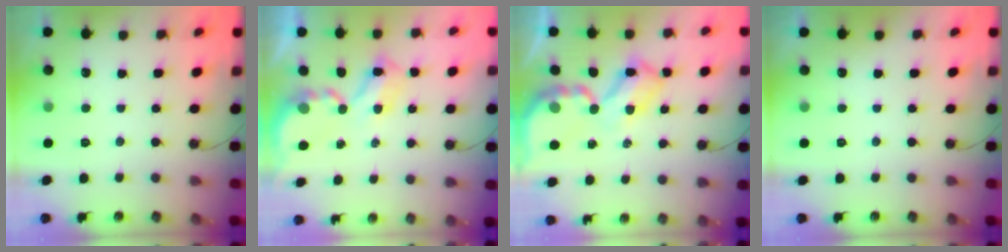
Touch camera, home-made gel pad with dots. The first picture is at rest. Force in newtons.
{"total": 5.2, "press": 5.1, "slide": 0.4}
{"total": 9.0, "press": 9.0, "slide": 0.6}
{"total": 0.0}